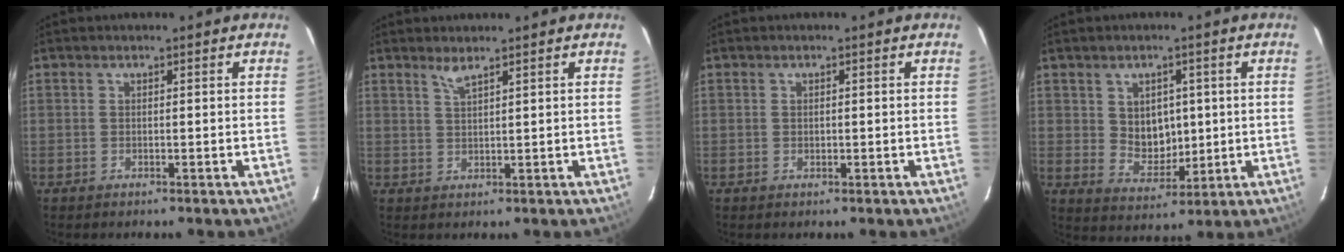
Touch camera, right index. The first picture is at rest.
{"total": 1.9, "force": [1.6, 0.0, 1.1], "torque": [-0.022, -0.001, 0.030]}
{"total": 0.6, "force": [0.1, 0.4, 0.4], "torque": [-0.006, 0.004, 0.003]}
{"total": 6.7, "force": [1.2, 5.5, 3.7], "torque": [-0.060, 0.005, 0.035]}